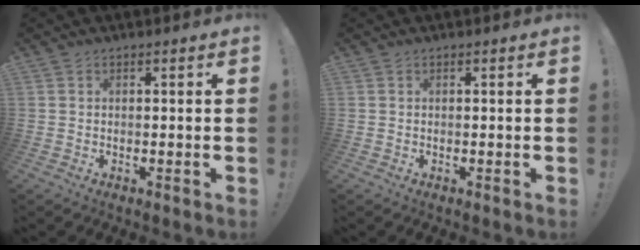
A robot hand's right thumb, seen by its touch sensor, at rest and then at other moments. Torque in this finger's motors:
{"motor_torque": [0.00, 0.00, -0.04, 0.04, 0.03]}